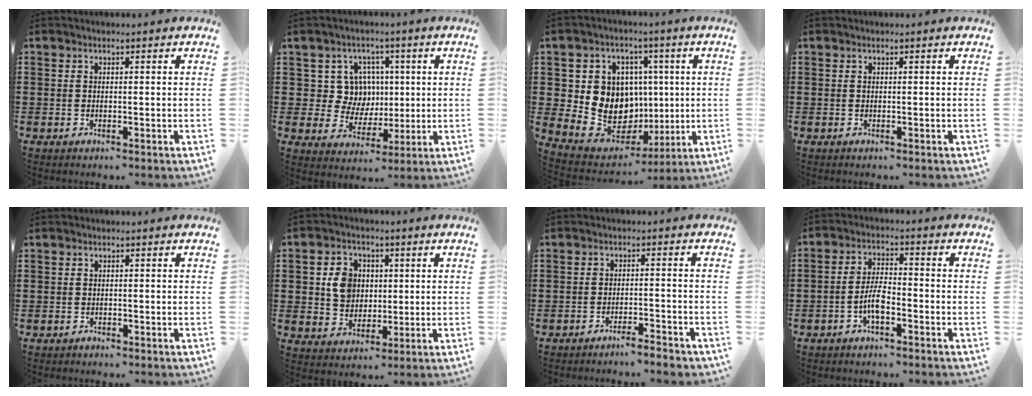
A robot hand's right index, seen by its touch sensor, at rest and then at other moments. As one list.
[{"total": 8.3, "force": [1.6, 7.7, 2.8], "torque": [-0.066, 0.008, 0.033]}, {"total": 11.3, "force": [0.7, 10.3, 4.5], "torque": [-0.128, -0.016, 0.021]}, {"total": 0.0}, {"total": 0.5, "force": [-0.4, 0.3, -0.1], "torque": [0.002, 0.003, -0.011]}, {"total": 6.3, "force": [0.9, 5.5, 3.0], "torque": [-0.070, 0.016, 0.014]}, {"total": 2.9, "force": [-2.8, -0.2, 0.8], "torque": [-0.016, -0.002, -0.058]}, {"total": 5.0, "force": [-2.1, 1.8, 4.2], "torque": [-0.101, -0.001, -0.046]}]